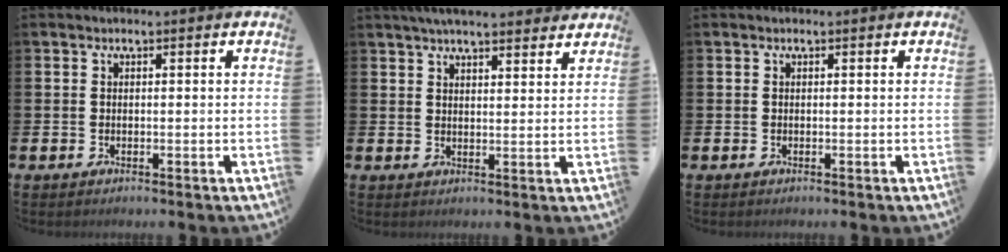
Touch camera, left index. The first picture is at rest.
{"total": 4.6, "force": [4.4, 0.5, 1.4], "torque": [-0.033, -0.013, 0.080]}
{"total": 0.0}